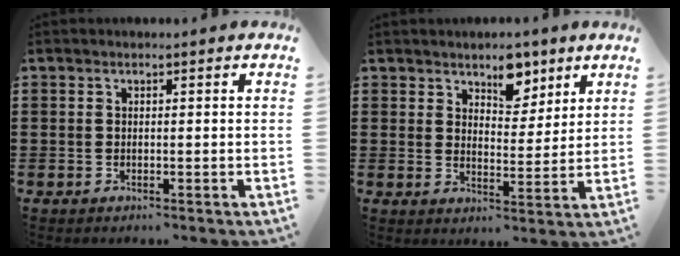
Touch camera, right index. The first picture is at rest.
{"total": 6.1, "force": [4.6, 3.3, 2.2], "torque": [-0.030, -0.010, 0.078]}